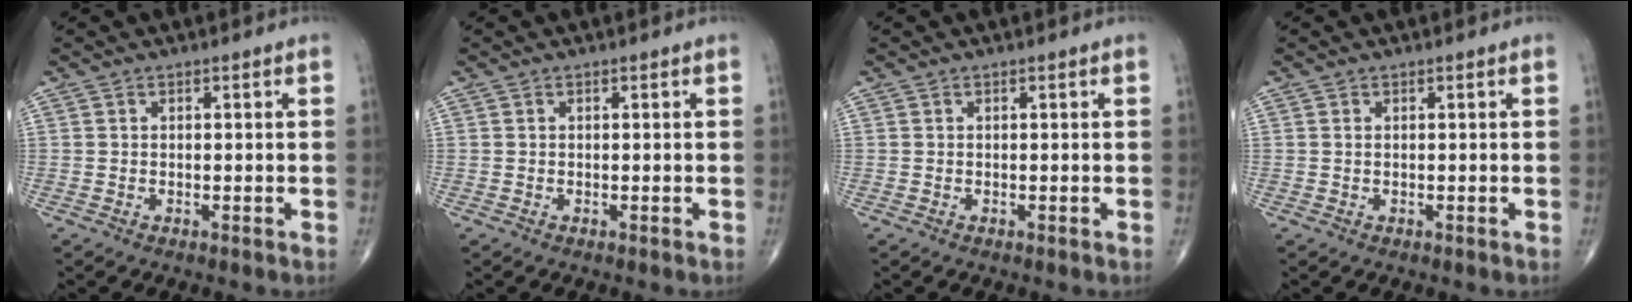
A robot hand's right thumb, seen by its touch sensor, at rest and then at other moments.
{"total": 0.0}
{"total": 0.0}
{"total": 0.0}